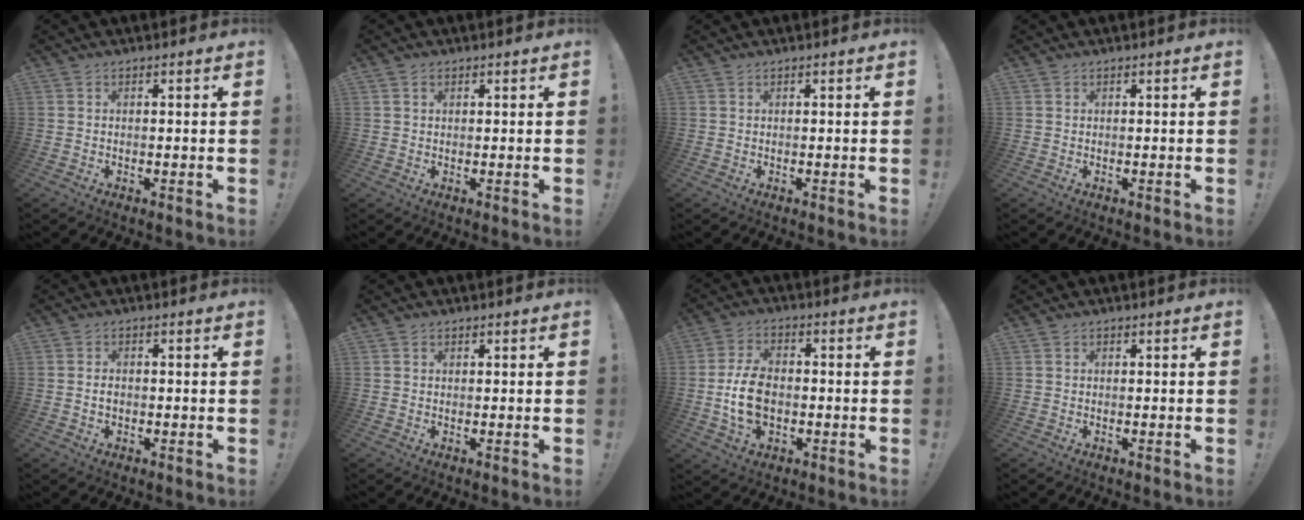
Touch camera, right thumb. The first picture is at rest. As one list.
[{"total": 1.0, "force": [0.5, 0.8, 0.3], "torque": [-0.002, 0.001, 0.009]}, {"total": 0.0}, {"total": 0.0}, {"total": 2.4, "force": [-0.5, 1.6, 1.7], "torque": [-0.026, 0.005, -0.009]}, {"total": 0.5, "force": [0.3, 0.4, 0.1], "torque": [-0.001, 0.000, 0.005]}, {"total": 11.6, "force": [-1.8, 7.7, 8.5], "torque": [-0.164, -0.001, -0.033]}, {"total": 0.0}]